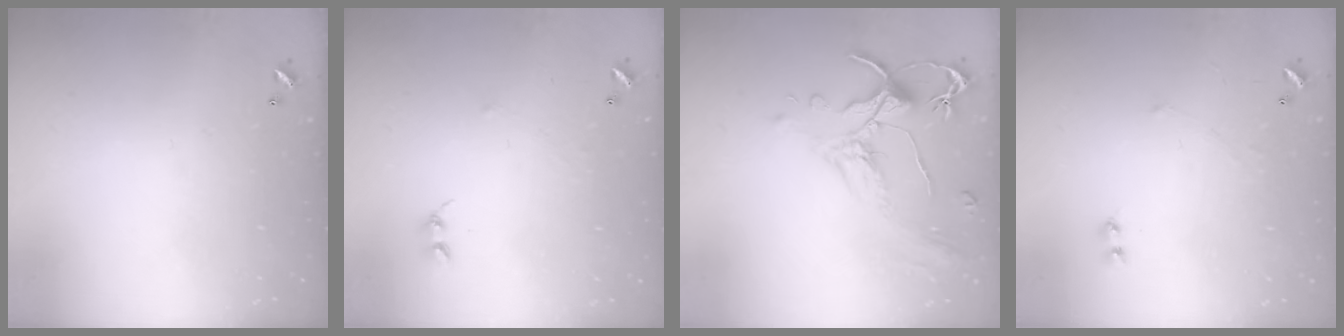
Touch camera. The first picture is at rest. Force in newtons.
{"total": 2.3, "press": 2.3, "slide": 0.3}
{"total": 1.5, "press": 1.0, "slide": 1.1}
{"total": 2.4, "press": 2.3, "slide": 0.5}